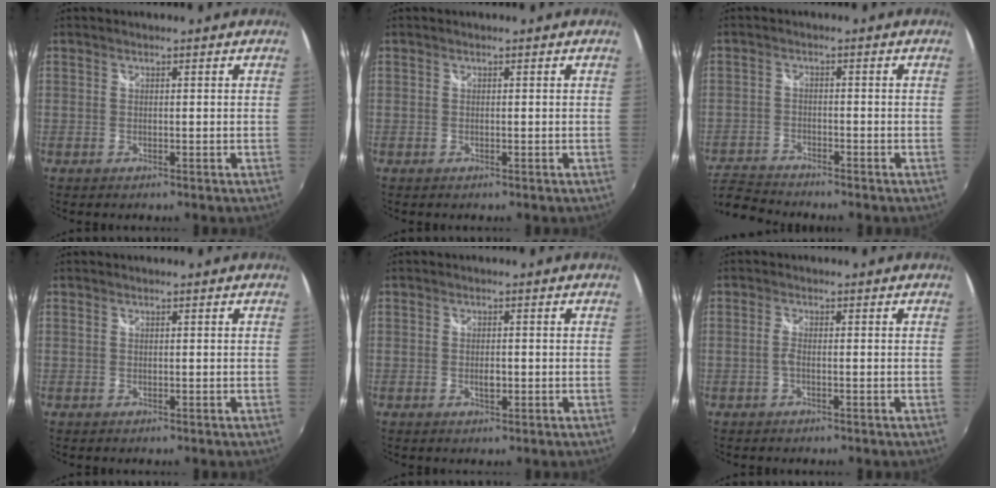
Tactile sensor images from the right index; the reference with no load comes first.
{"total": 0.0}
{"total": 6.8, "force": [-6.6, 1.1, 1.2], "torque": [-0.050, -0.009, -0.132]}
{"total": 0.0}
{"total": 1.7, "force": [-0.4, 0.8, 1.4], "torque": [-0.027, 0.000, -0.007]}
{"total": 1.3, "force": [-0.5, 0.2, 1.2], "torque": [-0.026, 0.001, -0.011]}